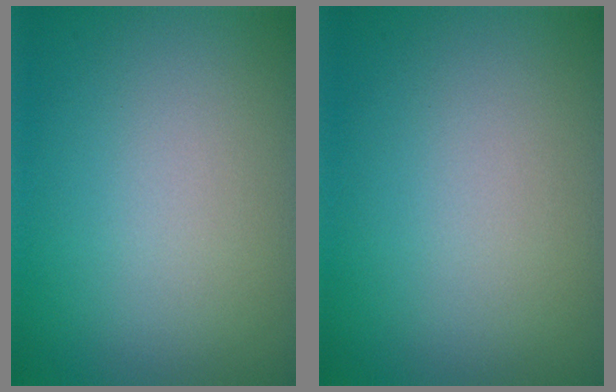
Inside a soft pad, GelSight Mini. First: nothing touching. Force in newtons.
{"total": 0.0}